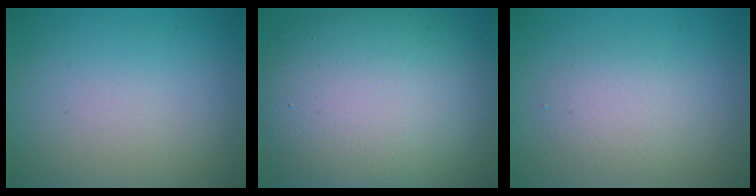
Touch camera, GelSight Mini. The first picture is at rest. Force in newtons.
{"total": 13.6, "press": 13.6, "slide": 0.8}
{"total": 2.5, "press": 2.5, "slide": 0.3}